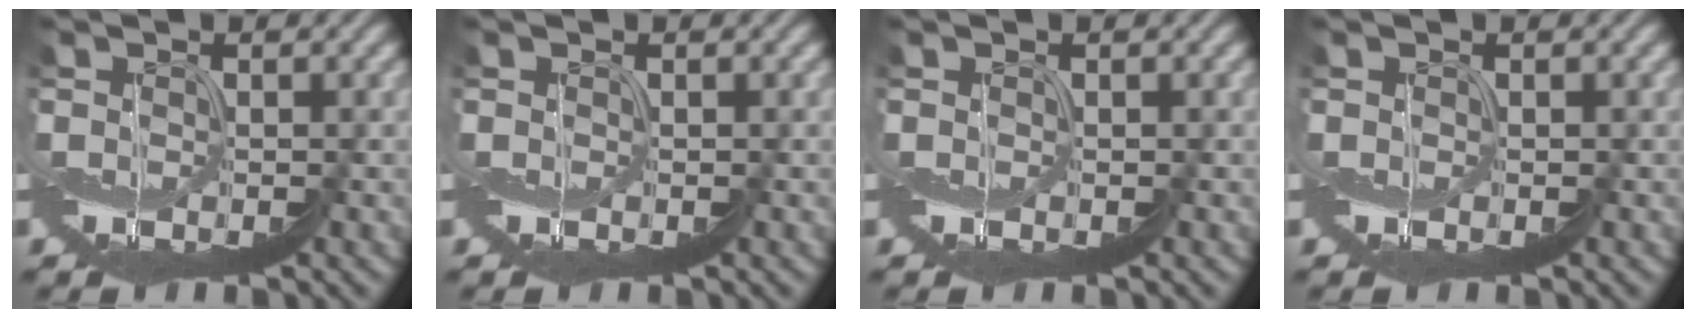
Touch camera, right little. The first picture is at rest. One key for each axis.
{"total": 0.0}
{"total": 0.0}
{"total": 0.0}